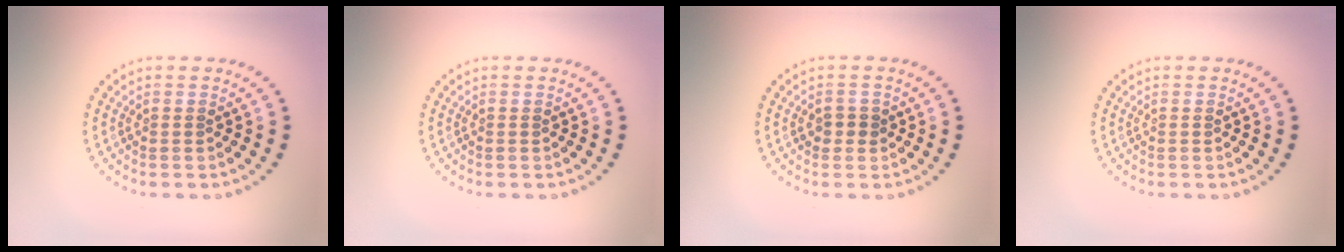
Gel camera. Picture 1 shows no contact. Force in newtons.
{"total": 0.0}
{"total": 1.3, "press": 1.2, "slide": 0.4}
{"total": 0.0}